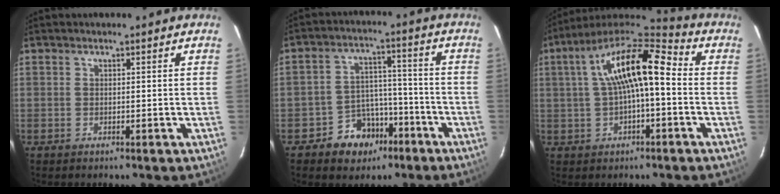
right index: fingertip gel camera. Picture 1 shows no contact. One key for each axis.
{"total": 9.0, "fx": -5.4, "fy": 6.7, "fz": 2.7, "tx": -0.059, "ty": 0.033, "tz": -0.070}
{"total": 14.1, "fx": 1.0, "fy": 4.7, "fz": 13.2, "tx": -0.239, "ty": 0.032, "tz": 0.013}